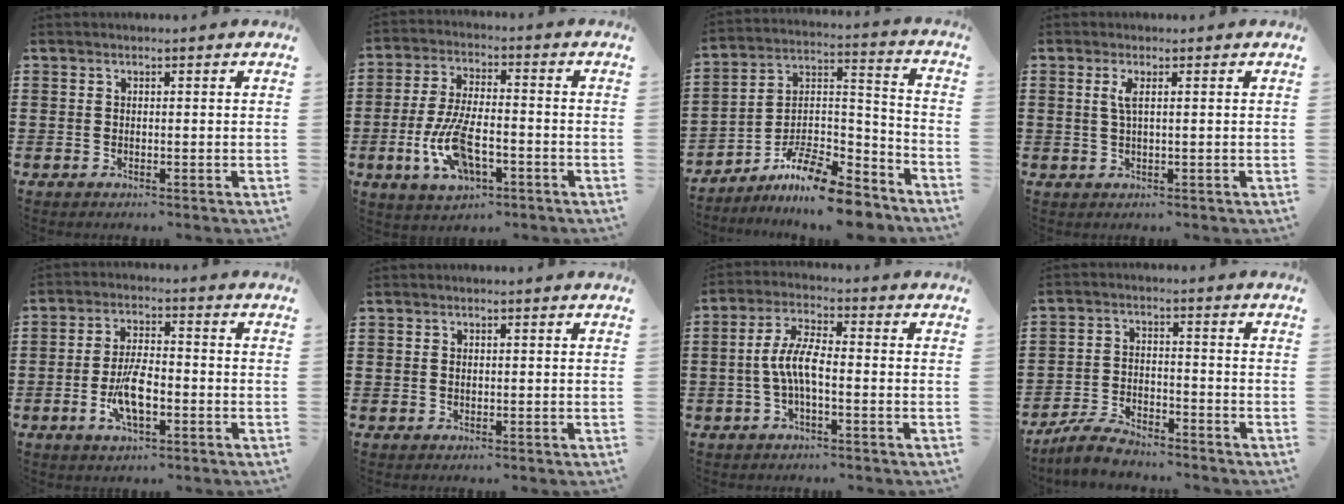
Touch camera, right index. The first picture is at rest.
{"total": 10.0, "force": [-3.4, 4.3, 8.3], "torque": [-0.189, -0.008, -0.064]}
{"total": 11.4, "force": [-10.0, 2.2, 5.1], "torque": [-0.081, 0.035, -0.194]}
{"total": 1.9, "force": [0.5, 0.1, 1.8], "torque": [-0.038, -0.001, 0.007]}
{"total": 7.5, "force": [-2.3, 2.9, 6.5], "torque": [-0.141, -0.004, -0.047]}
{"total": 0.7, "force": [0.2, 0.6, 0.3], "torque": [-0.009, 0.003, 0.003]}
{"total": 6.1, "force": [-1.2, 2.0, 5.7], "torque": [-0.128, -0.001, -0.029]}
{"total": 5.4, "force": [-5.0, 1.2, 1.6], "torque": [-0.039, 0.006, -0.100]}